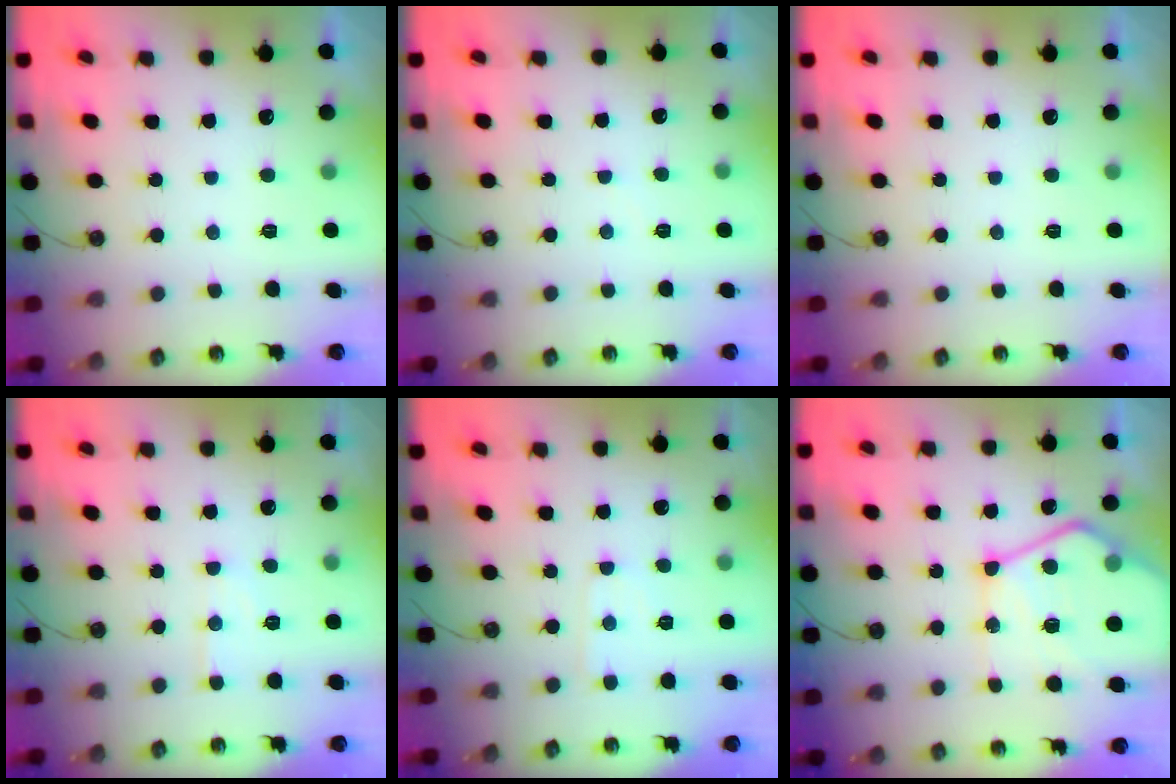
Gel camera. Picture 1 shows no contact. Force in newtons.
{"total": 1.9, "press": 1.9, "slide": 0.3}
{"total": 0.0}
{"total": 6.7, "press": 6.7, "slide": 0.4}
{"total": 5.1, "press": 5.0, "slide": 0.7}
{"total": 19.6, "press": 19.5, "slide": 1.8}